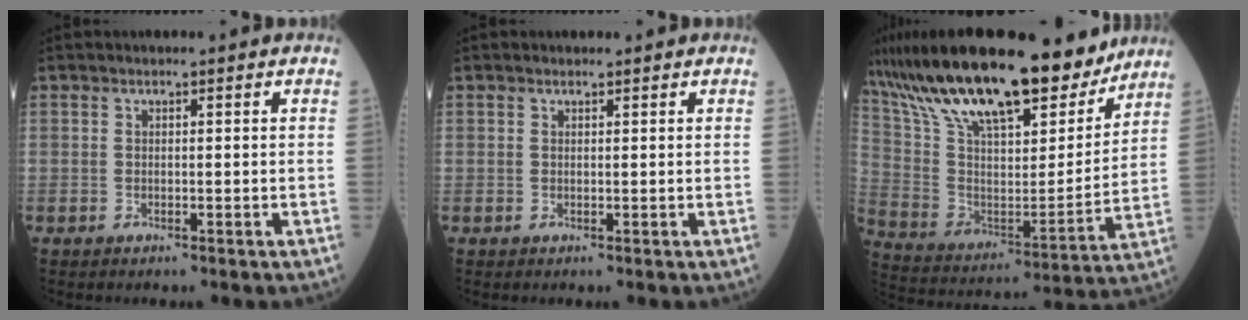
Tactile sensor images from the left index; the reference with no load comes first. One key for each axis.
{"total": 0.5, "fx": 0.5, "fy": 0.2, "fz": 0.0, "tx": -0.005, "ty": -0.002, "tz": 0.006}
{"total": 27.4, "fx": 21.7, "fy": 7.0, "fz": 15.3, "tx": -0.280, "ty": 0.001, "tz": 0.355}